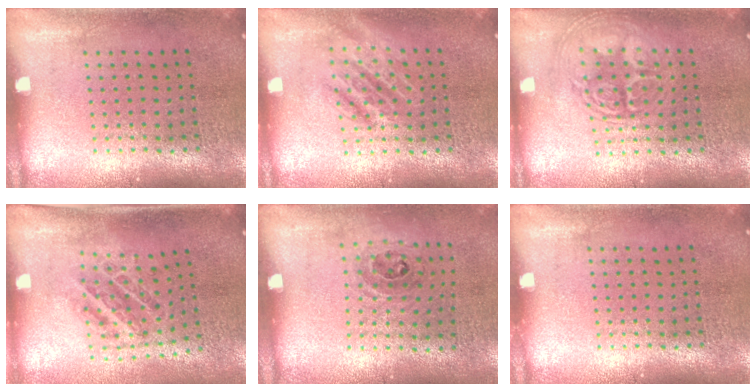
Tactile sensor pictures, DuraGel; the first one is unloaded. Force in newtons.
{"total": 1.2, "press": 1.2, "slide": 0.2}
{"total": 2.9, "press": 2.8, "slide": 0.4}
{"total": 1.0, "press": 1.0, "slide": 0.2}
{"total": 1.1, "press": 0.7, "slide": 0.8}
{"total": 0.0}